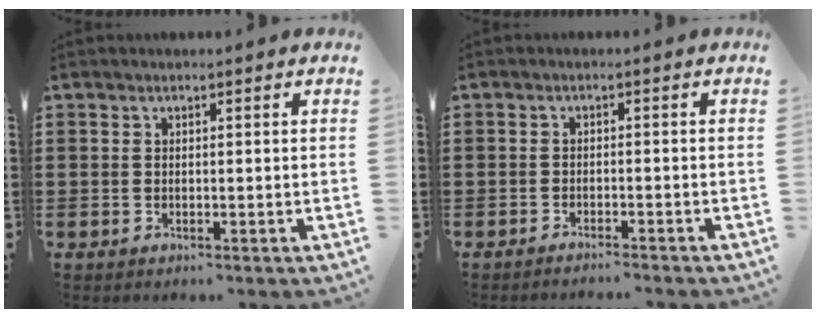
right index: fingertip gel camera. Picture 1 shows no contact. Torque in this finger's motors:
{"motor_torque": [-0.91, 1.08, -0.13, -0.04]}